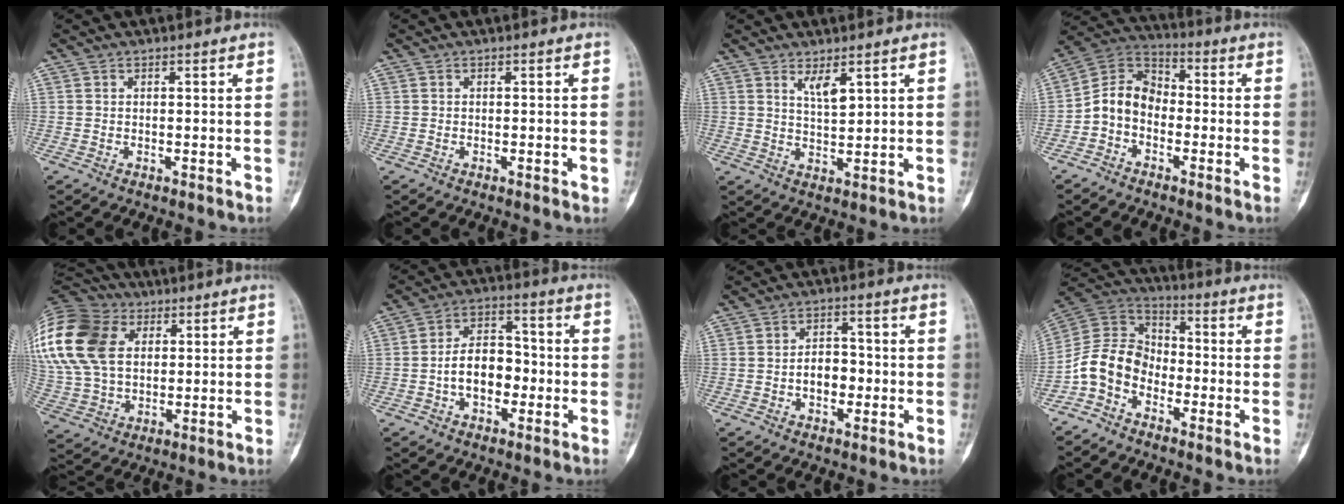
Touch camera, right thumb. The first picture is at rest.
{"total": 1.0, "force": [-0.2, 0.4, 0.9], "torque": [-0.012, -0.001, -0.003]}
{"total": 3.9, "force": [2.2, 1.2, 2.9], "torque": [-0.046, -0.021, 0.045]}
{"total": 8.9, "force": [-2.6, 6.8, 5.1], "torque": [-0.082, 0.049, -0.064]}
{"total": 26.6, "force": [8.1, 18.8, 17.1], "torque": [-0.405, 0.044, 0.159]}
{"total": 9.4, "force": [-2.1, 6.2, 6.8], "torque": [-0.089, 0.035, -0.045]}
{"total": 5.3, "force": [-1.2, 3.6, 3.7], "torque": [-0.036, 0.020, -0.025]}
{"total": 10.2, "force": [-4.7, 7.6, 4.9], "torque": [-0.084, 0.061, -0.109]}